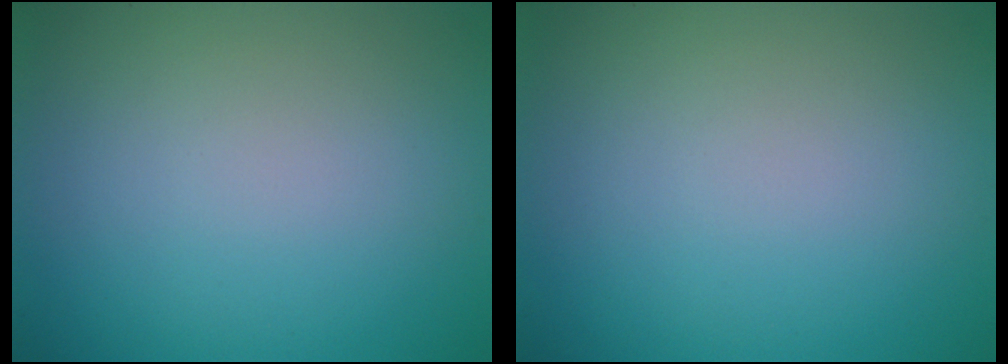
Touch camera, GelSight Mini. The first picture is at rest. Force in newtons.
{"total": 0.0}